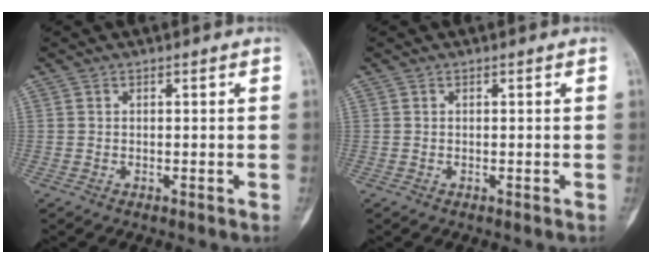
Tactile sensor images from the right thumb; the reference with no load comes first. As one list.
[{"total": 0.0}]